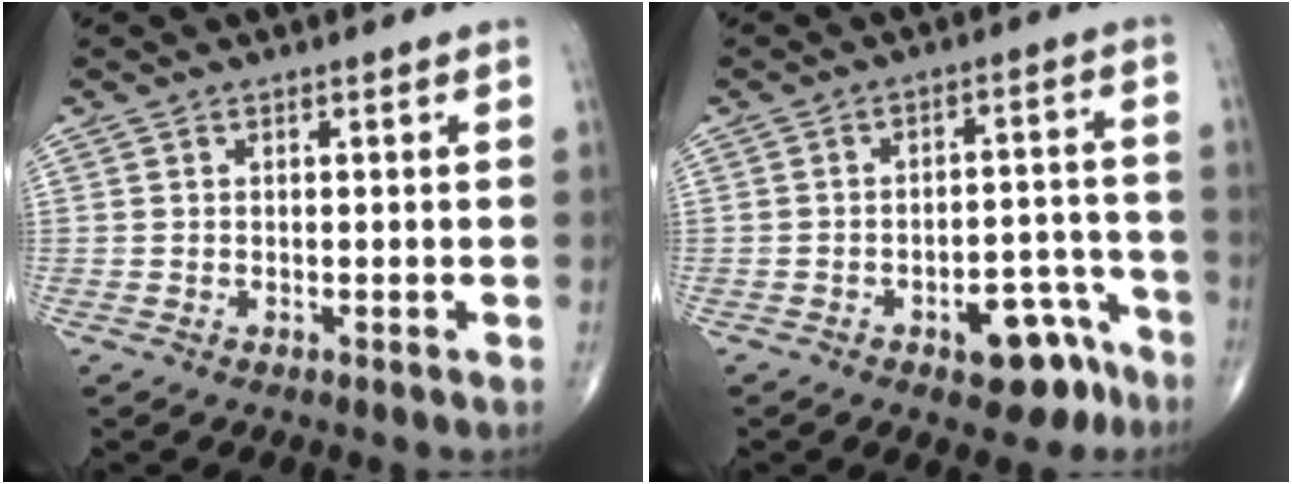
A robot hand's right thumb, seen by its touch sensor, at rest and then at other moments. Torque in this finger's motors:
{"motor_torque": [2.60, 2.47, 0.72, -0.97, 0.16]}